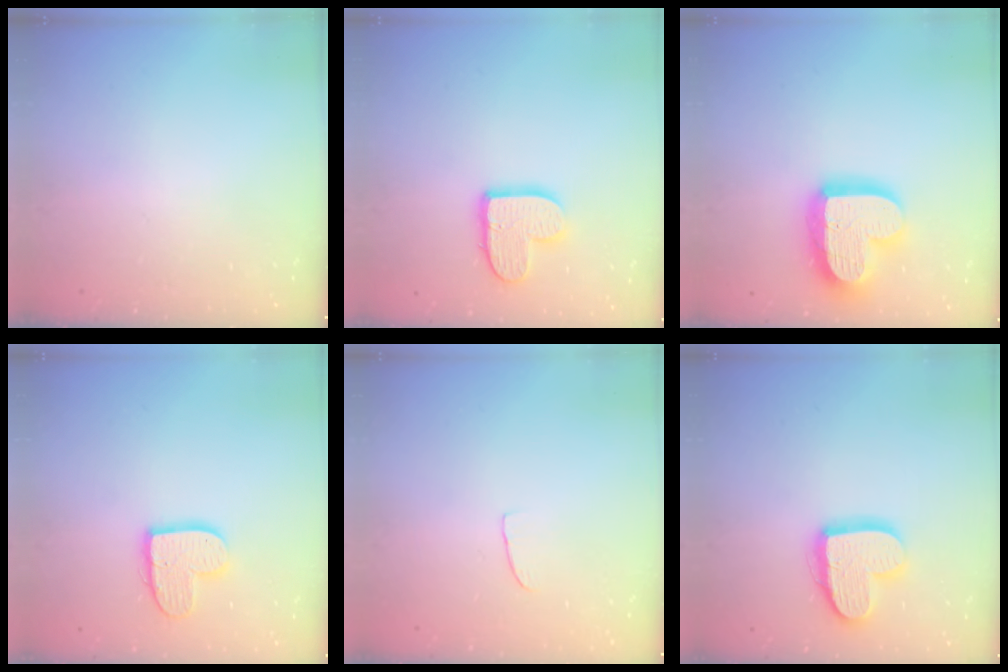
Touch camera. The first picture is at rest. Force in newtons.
{"total": 11.1, "press": 11.1, "slide": 0.5}
{"total": 19.0, "press": 19.0, "slide": 1.6}
{"total": 12.2, "press": 12.1, "slide": 1.1}
{"total": 2.6, "press": 2.6, "slide": 0.2}
{"total": 14.9, "press": 14.8, "slide": 1.1}